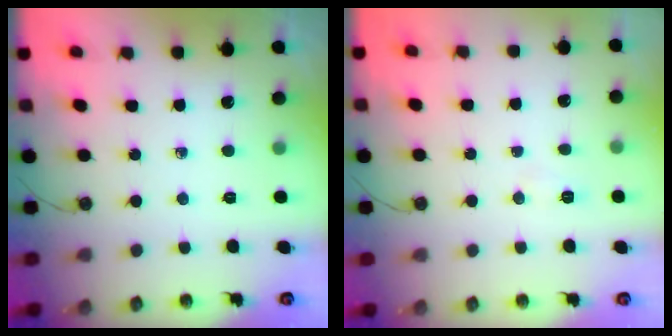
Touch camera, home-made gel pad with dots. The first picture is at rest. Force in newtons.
{"total": 4.3, "press": 4.3, "slide": 0.4}